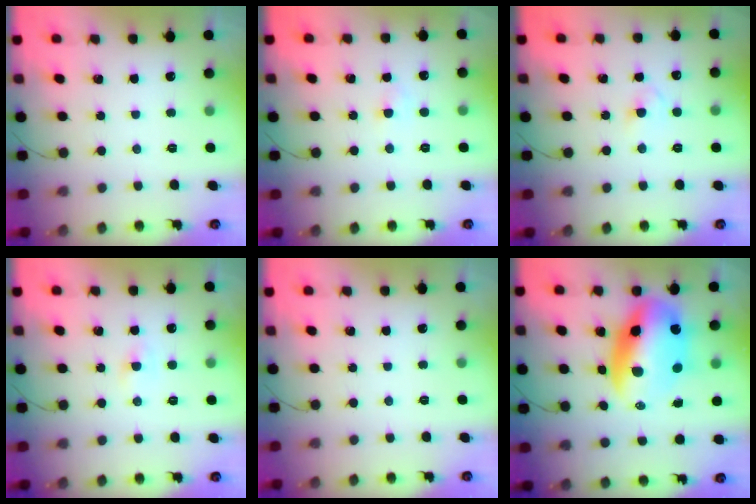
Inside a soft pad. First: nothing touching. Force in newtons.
{"total": 1.8, "press": 1.5, "slide": 0.9}
{"total": 3.2, "press": 3.0, "slide": 1.2}
{"total": 0.0}
{"total": 0.0}
{"total": 14.9, "press": 14.4, "slide": 3.6}